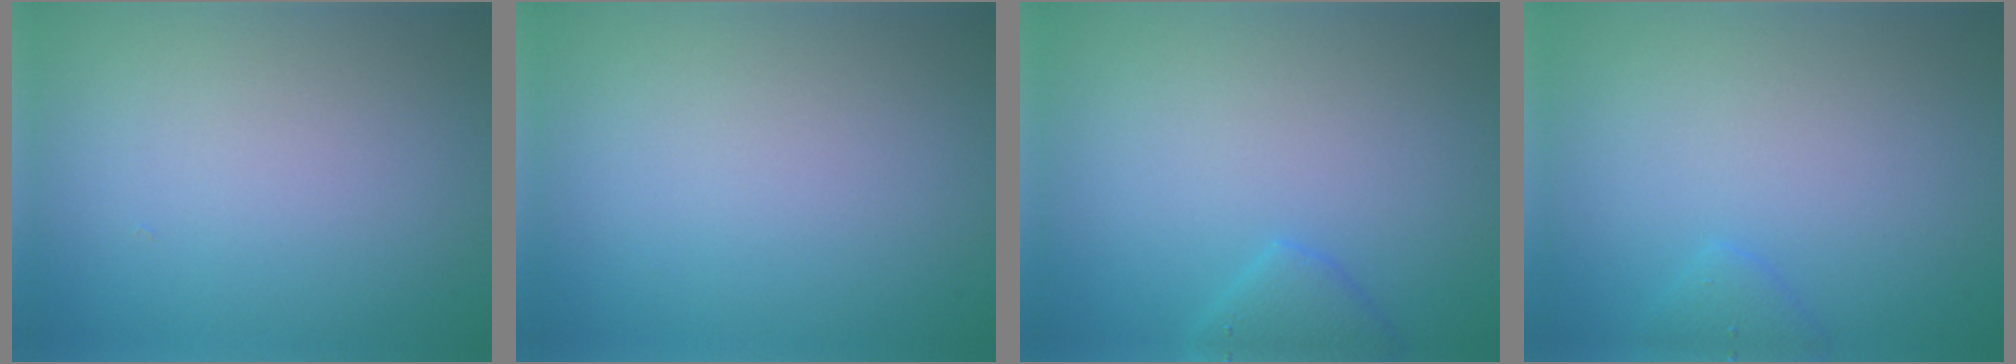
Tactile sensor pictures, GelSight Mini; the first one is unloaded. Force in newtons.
{"total": 0.0}
{"total": 1.9, "press": 1.9, "slide": 0.1}
{"total": 1.2, "press": 1.2, "slide": 0.1}